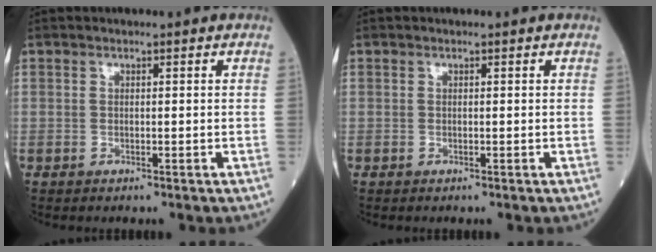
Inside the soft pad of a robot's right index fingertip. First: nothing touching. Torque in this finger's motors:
{"motor_torque": [0.02, 0.02, 0.00, -0.01]}